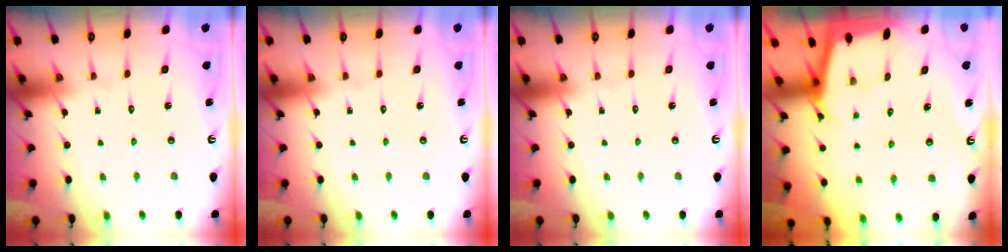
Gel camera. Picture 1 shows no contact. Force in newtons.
{"total": 0.0}
{"total": 0.0}
{"total": 2.4, "press": 2.4, "slide": 0.2}